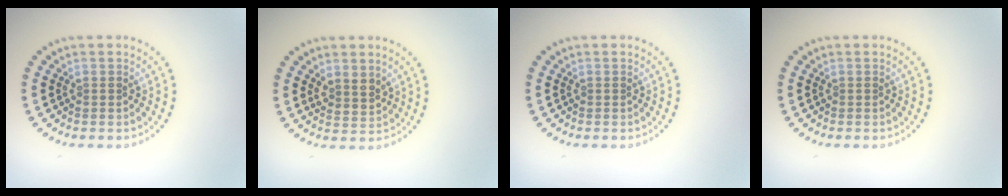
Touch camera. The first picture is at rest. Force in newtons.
{"total": 1.9, "press": 1.6, "slide": 1.0}
{"total": 0.0}
{"total": 0.0}